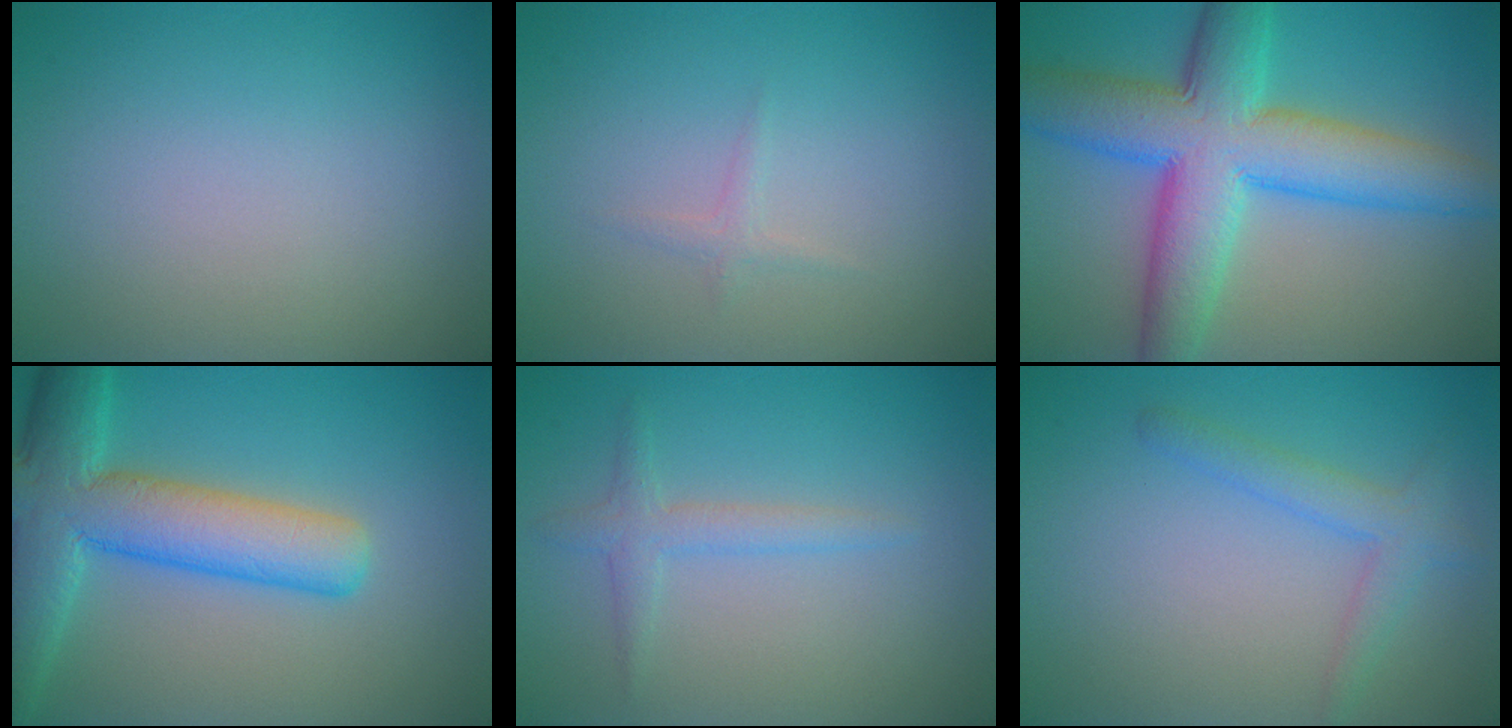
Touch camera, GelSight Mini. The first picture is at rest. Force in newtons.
{"total": 0.8, "press": 0.8, "slide": 0.0}
{"total": 10.7, "press": 10.7, "slide": 0.2}
{"total": 8.9, "press": 8.8, "slide": 0.4}
{"total": 1.8, "press": 1.8, "slide": 0.0}
{"total": 2.5, "press": 2.5, "slide": 0.1}